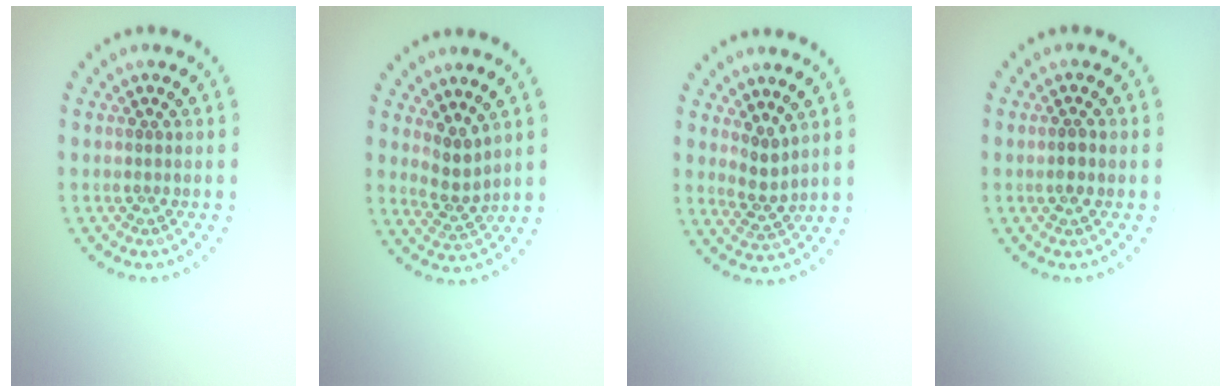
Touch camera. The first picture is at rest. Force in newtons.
{"total": 2.3, "press": 1.7, "slide": 1.5}
{"total": 2.0, "press": 1.6, "slide": 1.3}
{"total": 1.3, "press": 1.3, "slide": 0.3}